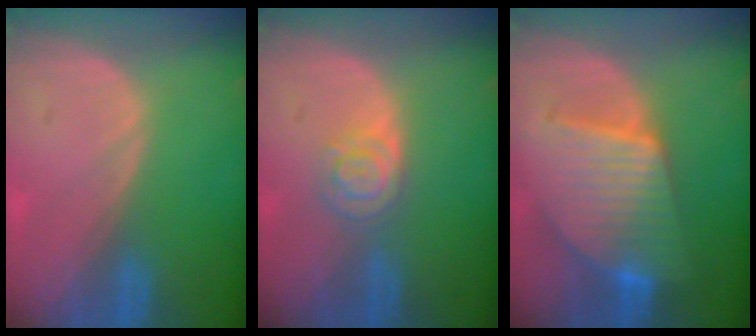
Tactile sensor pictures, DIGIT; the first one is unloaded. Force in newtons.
{"total": 4.4, "press": 3.9, "slide": 2.0}
{"total": 10.1, "press": 10.1, "slide": 0.7}